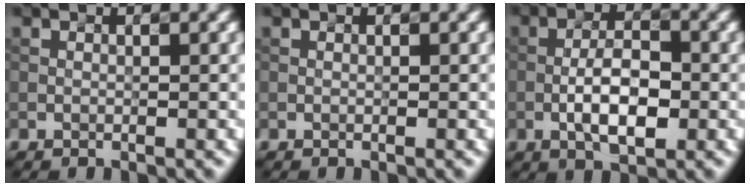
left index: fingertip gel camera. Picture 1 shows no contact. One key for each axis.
{"total": 0.0}
{"total": 4.5, "fx": -1.5, "fy": 1.7, "fz": 3.9, "tx": -0.069, "ty": 0.006, "tz": -0.022}